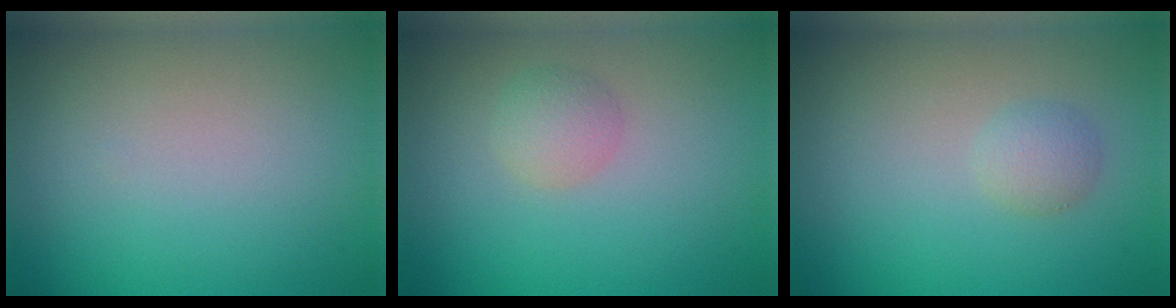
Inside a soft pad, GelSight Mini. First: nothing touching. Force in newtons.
{"total": 1.8, "press": 1.8, "slide": 0.0}
{"total": 1.5, "press": 1.5, "slide": 0.0}